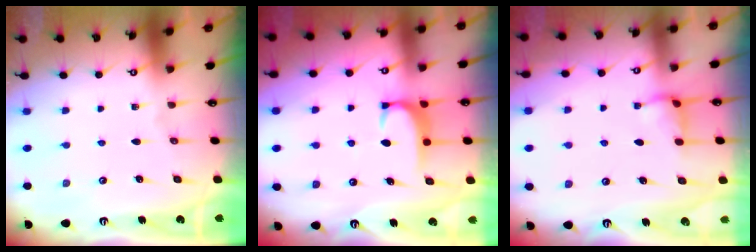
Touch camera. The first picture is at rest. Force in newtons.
{"total": 1.7, "press": 1.6, "slide": 0.5}
{"total": 2.5, "press": 2.5, "slide": 0.5}